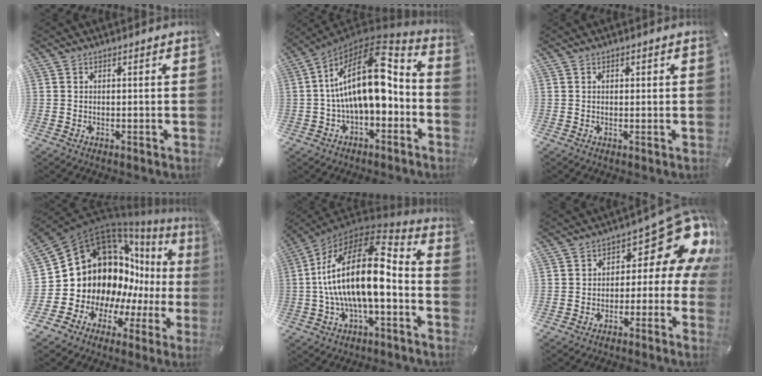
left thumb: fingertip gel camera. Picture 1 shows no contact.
{"total": 20.6, "force": [2.7, 10.4, 17.6], "torque": [-0.322, -0.017, 0.041]}
{"total": 0.9, "force": [0.2, 0.6, 0.6], "torque": [-0.012, 0.005, 0.002]}
{"total": 18.4, "force": [4.4, 15.4, 8.9], "torque": [-0.145, -0.093, 0.123]}
{"total": 22.2, "force": [-0.4, 9.9, 19.9], "torque": [-0.385, -0.007, -0.010]}
{"total": 14.4, "force": [6.1, 7.2, 10.9], "torque": [-0.124, -0.048, 0.094]}